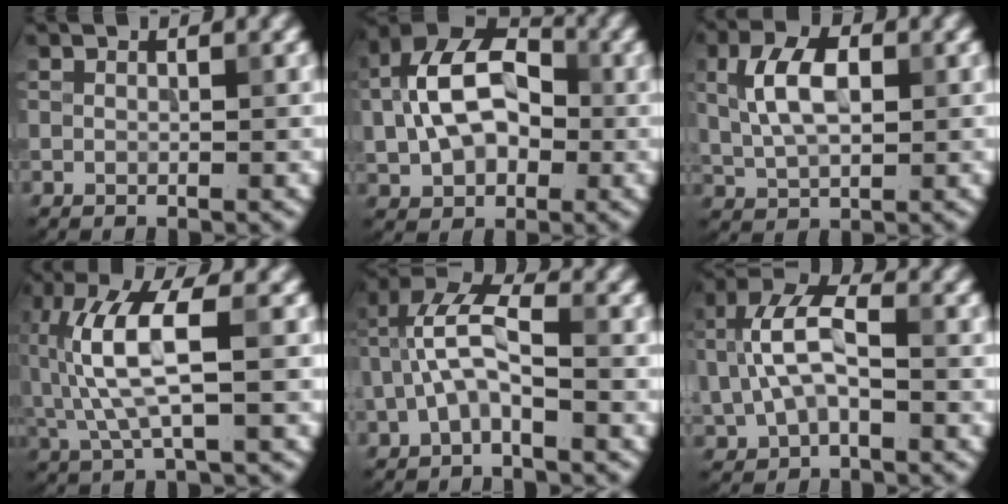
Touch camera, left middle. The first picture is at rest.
{"total": 9.9, "force": [0.6, 6.7, 7.3], "torque": [-0.151, 0.019, 0.004]}
{"total": 5.5, "force": [1.1, 3.1, 4.4], "torque": [-0.093, 0.007, 0.020]}
{"total": 6.7, "force": [0.4, 2.0, 6.4], "torque": [-0.148, 0.009, 0.008]}
{"total": 4.7, "force": [-1.1, 2.3, 4.0], "torque": [-0.085, 0.023, -0.032]}
{"total": 6.4, "force": [-0.2, 3.8, 5.2], "torque": [-0.114, 0.014, -0.012]}